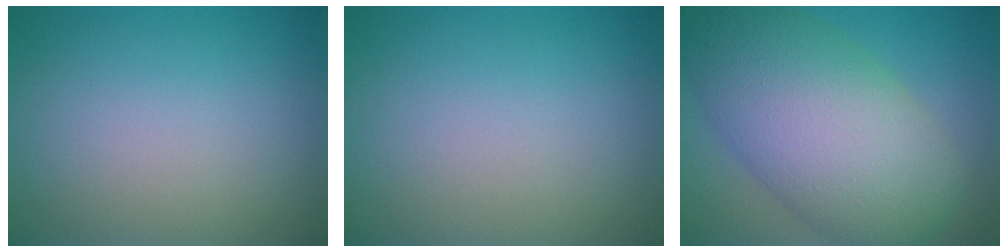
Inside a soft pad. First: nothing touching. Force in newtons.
{"total": 0.0}
{"total": 12.1, "press": 12.1, "slide": 0.2}